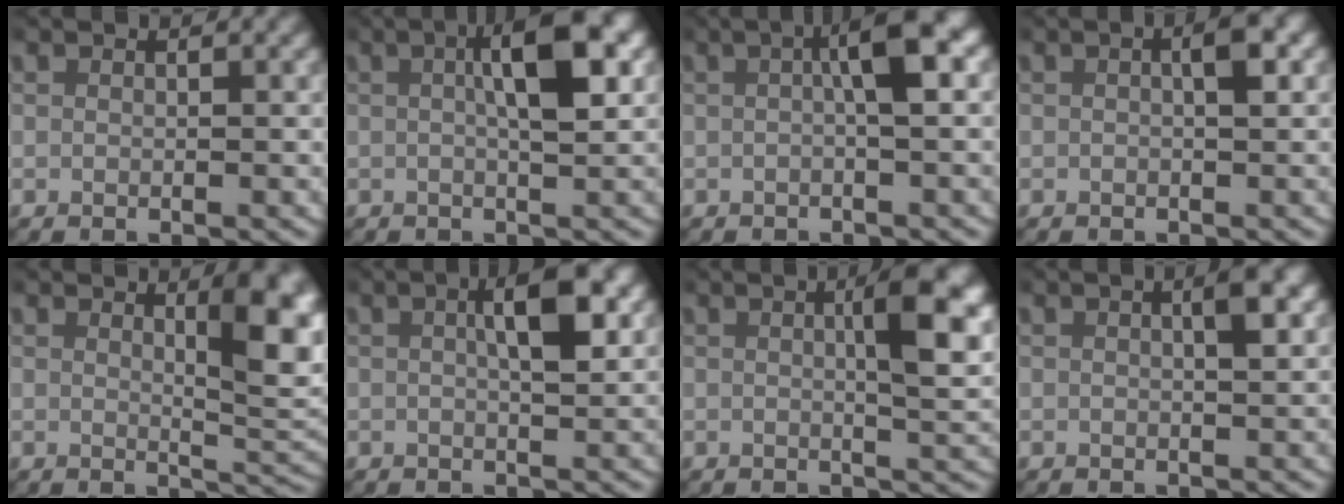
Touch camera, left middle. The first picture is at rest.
{"total": 6.2, "force": [1.1, 1.5, 5.9], "torque": [-0.087, 0.019, 0.007]}
{"total": 4.7, "force": [0.5, 0.9, 4.6], "torque": [-0.068, 0.018, 0.001]}
{"total": 2.3, "force": [0.3, 0.6, 2.2], "torque": [-0.034, 0.008, 0.003]}
{"total": 5.3, "force": [1.7, 1.0, 4.9], "torque": [-0.057, -0.006, 0.027]}
{"total": 4.8, "force": [0.9, 1.2, 4.6], "torque": [-0.067, 0.015, 0.007]}
{"total": 5.2, "force": [1.1, 0.8, 5.0], "torque": [-0.073, 0.005, 0.012]}
{"total": 2.4, "force": [0.5, 0.4, 2.3], "torque": [-0.035, 0.008, 0.004]}